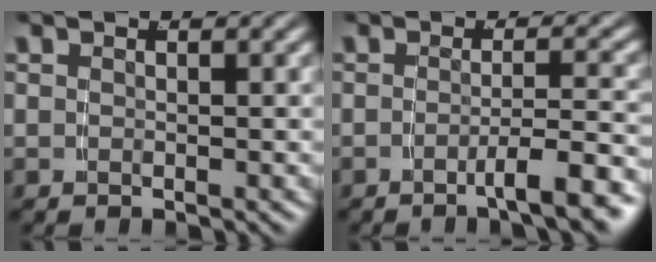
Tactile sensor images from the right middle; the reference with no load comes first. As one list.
[{"total": 3.9, "force": [-2.6, -0.1, 2.9], "torque": [-0.037, 0.000, -0.042]}]